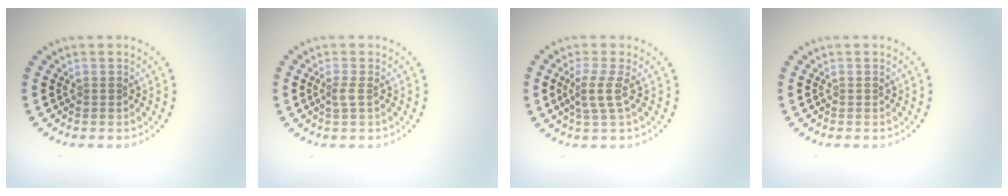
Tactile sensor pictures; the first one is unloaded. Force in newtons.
{"total": 1.0, "press": 0.7, "slide": 0.7}
{"total": 2.1, "press": 1.6, "slide": 1.4}
{"total": 0.0}